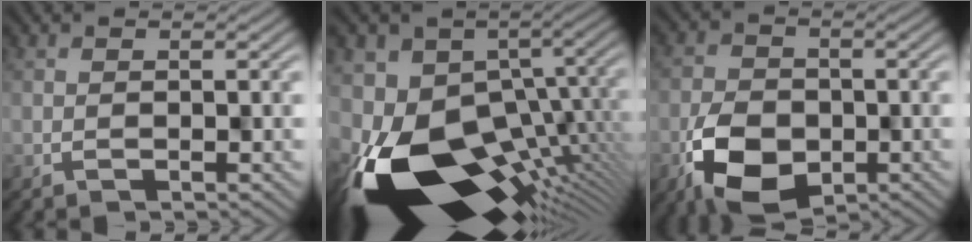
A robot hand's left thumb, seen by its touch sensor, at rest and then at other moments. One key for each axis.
{"total": 19.2, "fx": -7.8, "fy": 10.2, "fz": 14.3, "tx": -0.282, "ty": -0.041, "tz": -0.105}
{"total": 8.7, "fx": -3.7, "fy": 5.6, "fz": 5.5, "tx": -0.117, "ty": -0.015, "tz": -0.068}